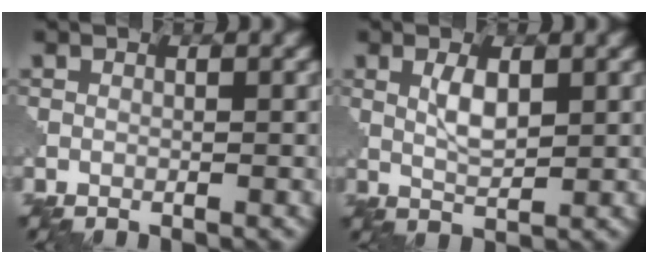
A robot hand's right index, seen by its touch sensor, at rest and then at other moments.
{"total": 2.4, "force": [1.3, 0.8, 1.9], "torque": [-0.044, 0.001, 0.028]}